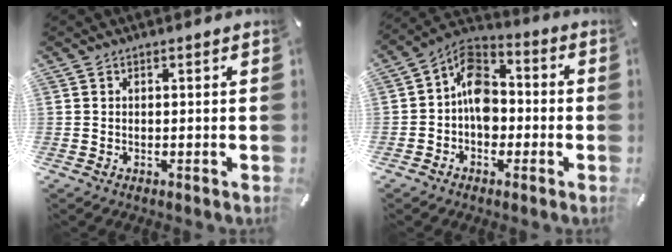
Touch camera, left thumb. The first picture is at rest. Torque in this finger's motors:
{"motor_torque": [-0.11, 0.96, 0.76, -0.01, 0.26]}